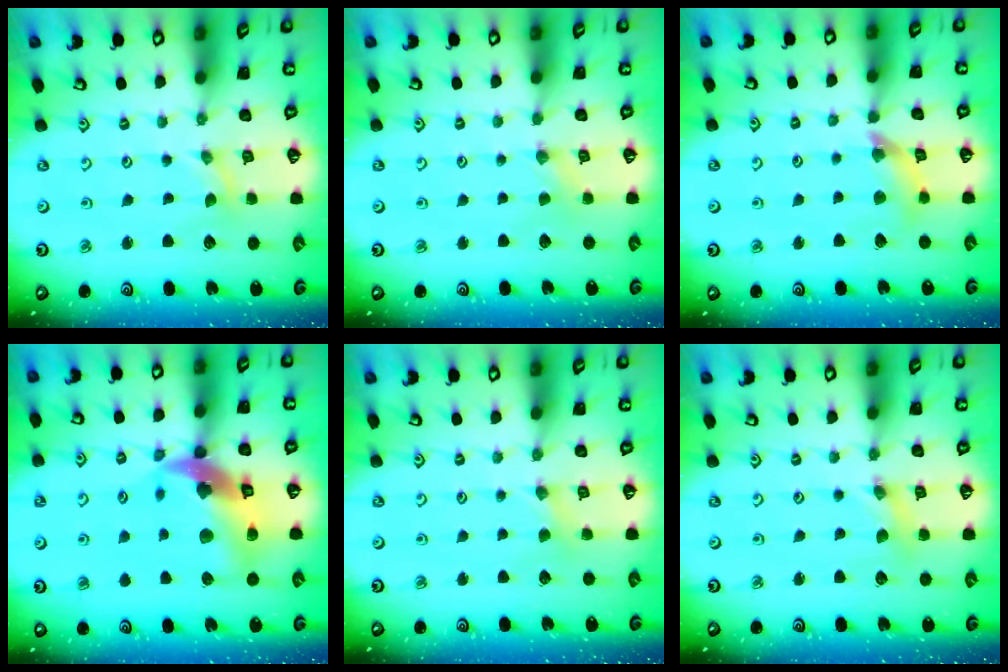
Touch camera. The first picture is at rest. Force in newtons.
{"total": 1.1, "press": 1.1, "slide": 0.3}
{"total": 10.0, "press": 9.9, "slide": 1.4}
{"total": 15.5, "press": 15.3, "slide": 2.1}
{"total": 2.1, "press": 2.1, "slide": 0.4}
{"total": 1.7, "press": 1.7, "slide": 0.2}